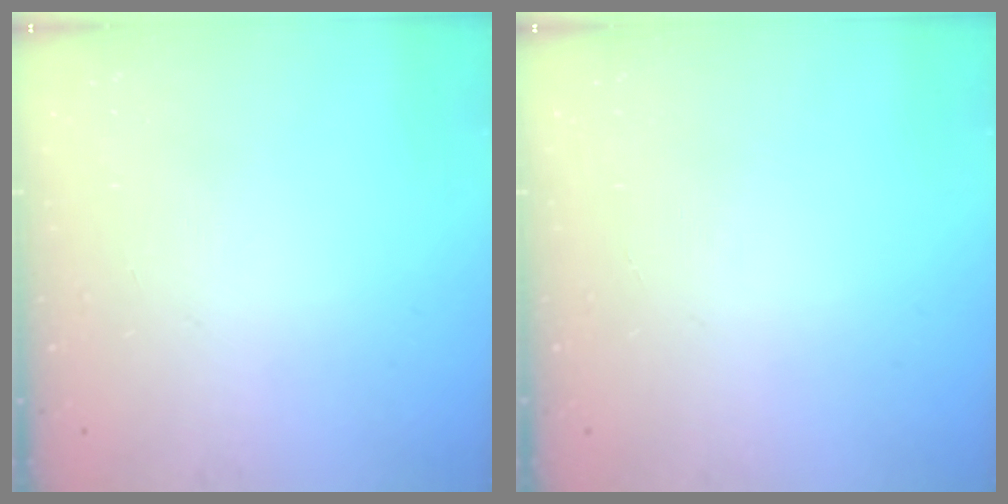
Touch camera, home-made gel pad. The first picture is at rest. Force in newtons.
{"total": 0.0}